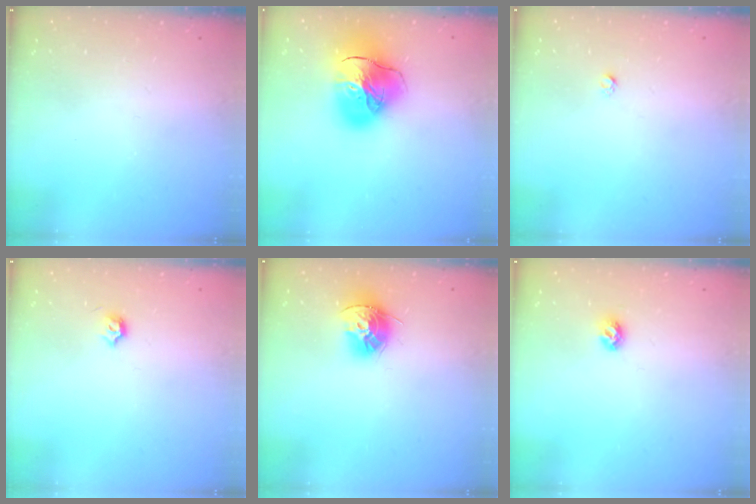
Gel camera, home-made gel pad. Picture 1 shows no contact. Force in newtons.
{"total": 20.3, "press": 20.2, "slide": 2.2}
{"total": 1.6, "press": 1.5, "slide": 0.1}
{"total": 4.0, "press": 3.9, "slide": 0.7}
{"total": 12.6, "press": 12.5, "slide": 1.2}
{"total": 5.9, "press": 5.9, "slide": 0.8}